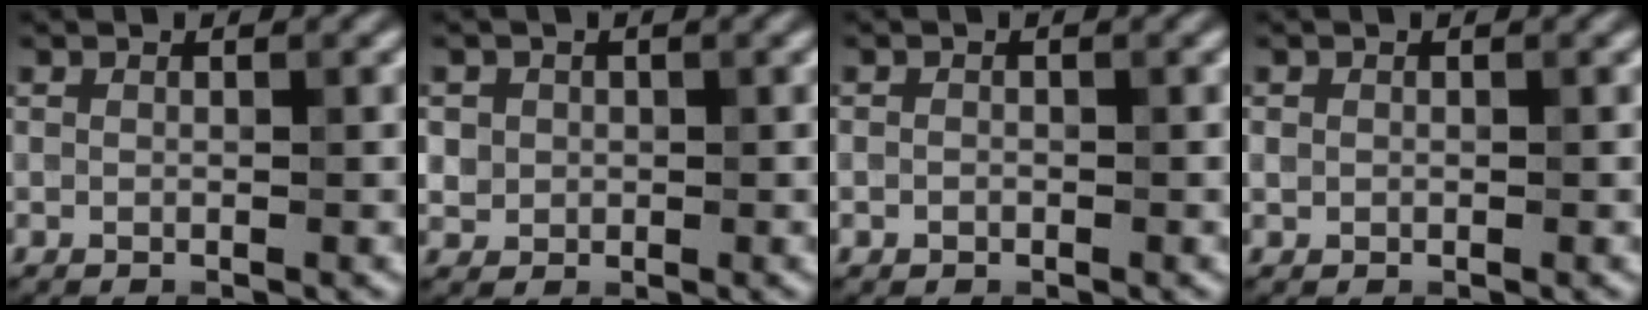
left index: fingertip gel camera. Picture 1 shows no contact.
{"total": 1.9, "force": [0.4, 1.8, 0.4], "torque": [-0.002, 0.002, 0.020]}
{"total": 0.6, "force": [-0.2, 0.5, 0.1], "torque": [0.000, -0.003, -0.005]}
{"total": 0.6, "force": [0.0, 0.6, 0.1], "torque": [0.003, -0.002, -0.001]}